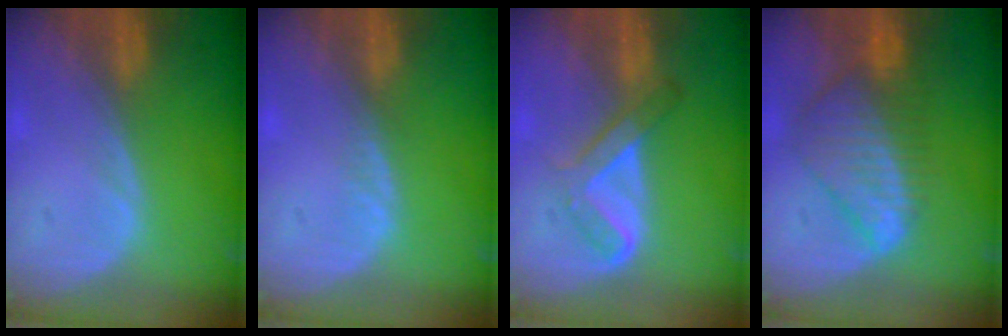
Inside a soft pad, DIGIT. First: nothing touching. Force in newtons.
{"total": 0.9, "press": 0.9, "slide": 0.2}
{"total": 5.2, "press": 5.0, "slide": 1.5}
{"total": 8.7, "press": 7.5, "slide": 4.3}